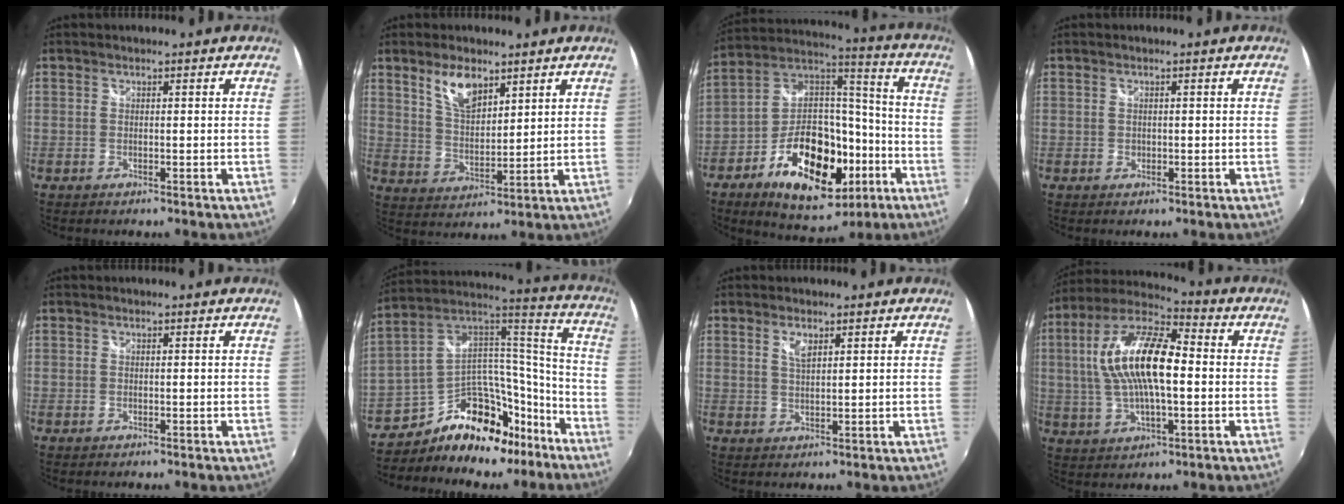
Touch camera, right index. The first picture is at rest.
{"total": 7.7, "force": [4.9, 3.4, 4.9], "torque": [-0.086, 0.005, 0.096]}
{"total": 22.3, "force": [-9.3, 12.4, 16.1], "torque": [-0.291, 0.031, -0.138]}
{"total": 0.8, "force": [0.0, 0.7, 0.1], "torque": [0.001, -0.002, 0.000]}
{"total": 0.0}
{"total": 20.9, "force": [-12.3, 13.9, 9.5], "torque": [-0.196, 0.083, -0.180]}
{"total": 2.6, "force": [1.4, 1.0, 1.9], "torque": [-0.034, -0.001, 0.025]}
{"total": 17.0, "force": [1.0, 6.6, 15.6], "torque": [-0.301, 0.017, 0.009]}